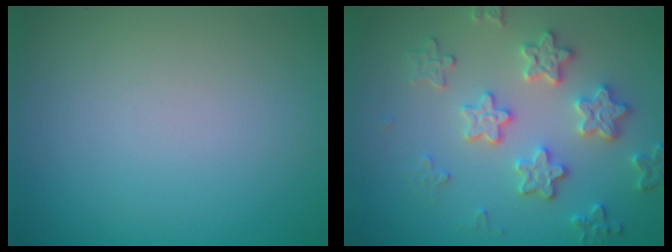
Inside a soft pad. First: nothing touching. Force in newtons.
{"total": 4.0, "press": 3.9, "slide": 1.2}